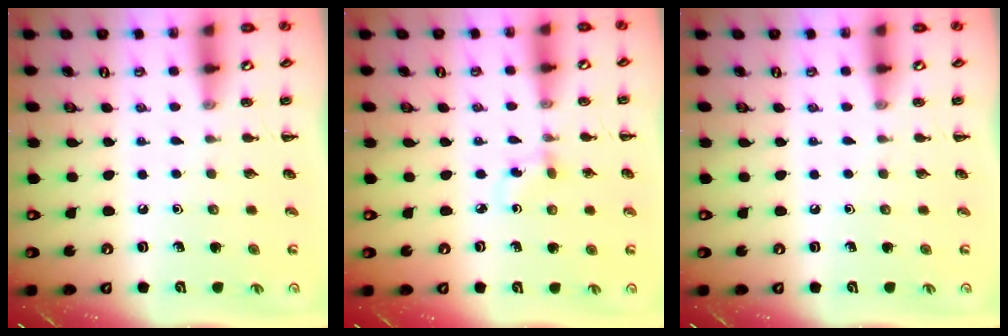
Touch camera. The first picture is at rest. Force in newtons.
{"total": 2.0, "press": 1.7, "slide": 1.0}
{"total": 0.0}